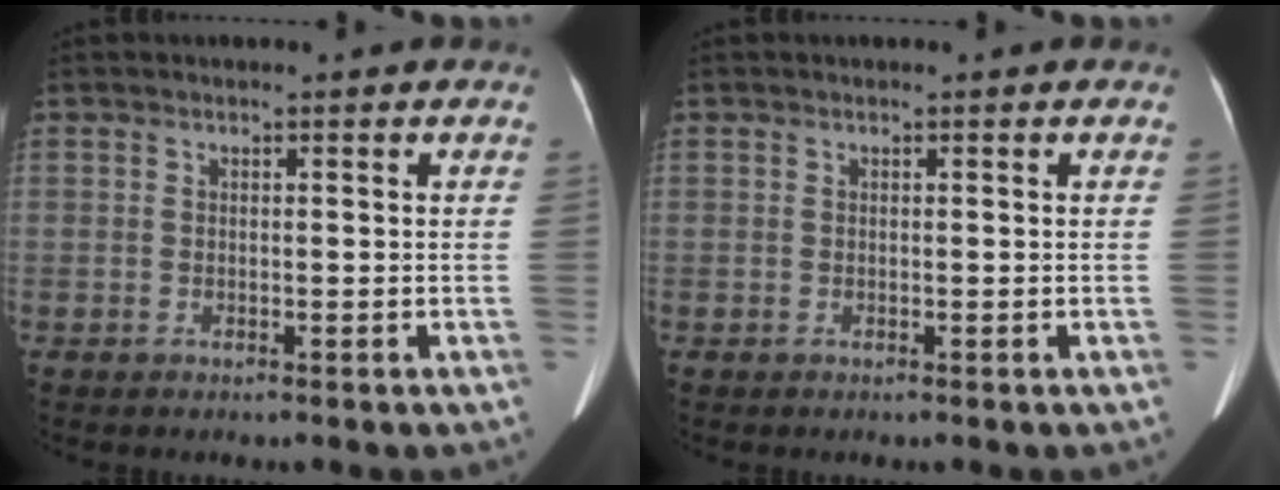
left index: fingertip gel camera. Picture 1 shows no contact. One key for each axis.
{"total": 0.0}